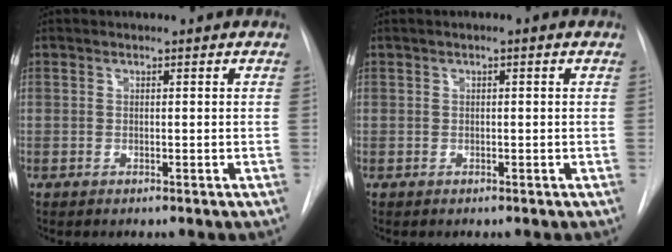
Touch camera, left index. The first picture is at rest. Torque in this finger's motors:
{"motor_torque": [0.22, -0.18, -0.10, -0.01]}